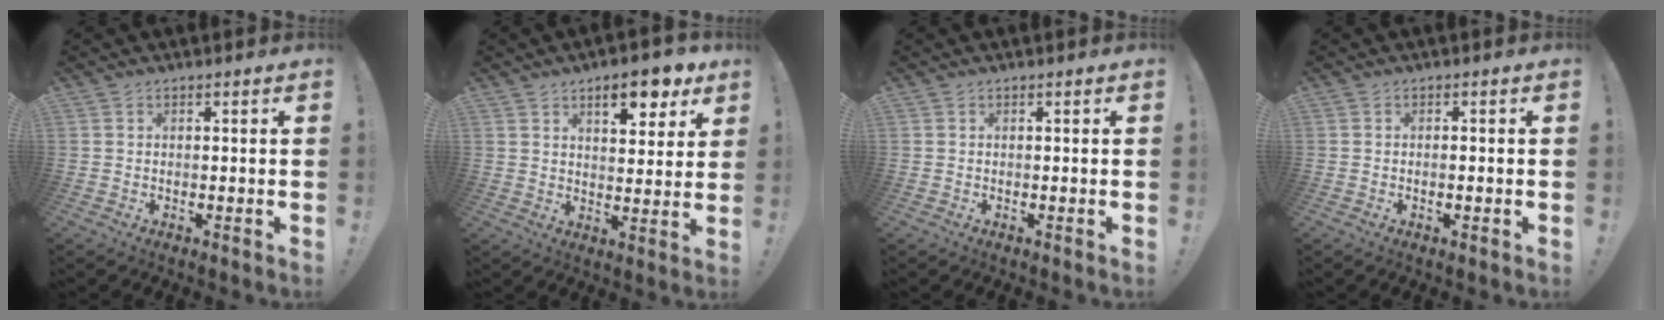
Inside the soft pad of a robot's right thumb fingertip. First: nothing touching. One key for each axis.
{"total": 10.2, "fx": 5.9, "fy": 4.0, "fz": 7.3, "tx": -0.091, "ty": -0.030, "tz": 0.098}
{"total": 0.0}
{"total": 0.8, "fx": -0.5, "fy": 0.1, "fz": 0.6, "tx": -0.020, "ty": 0.003, "tz": -0.007}